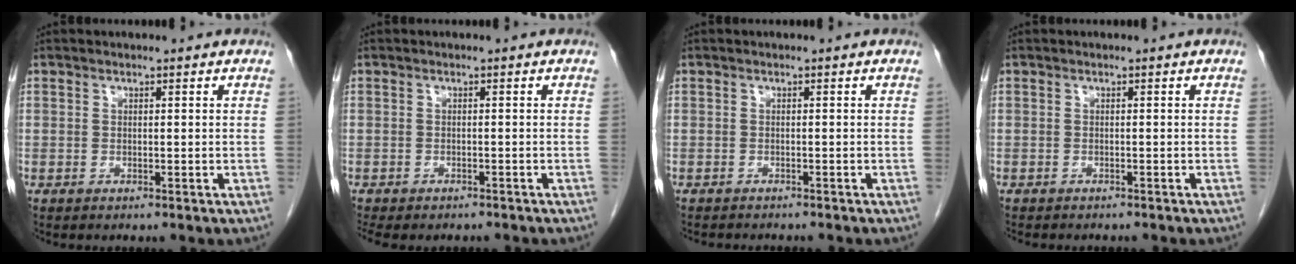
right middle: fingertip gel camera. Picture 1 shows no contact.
{"total": 7.6, "force": [-6.6, 2.6, 2.8], "torque": [-0.048, -0.007, -0.083]}
{"total": 4.3, "force": [-4.0, 0.9, 1.5], "torque": [-0.024, -0.008, -0.051]}
{"total": 4.7, "force": [-4.2, 1.1, 1.9], "torque": [-0.028, -0.009, -0.052]}